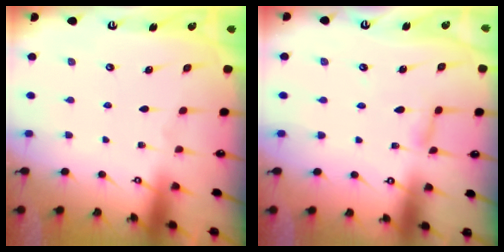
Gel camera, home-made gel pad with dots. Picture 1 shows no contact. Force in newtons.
{"total": 4.1, "press": 4.1, "slide": 0.4}